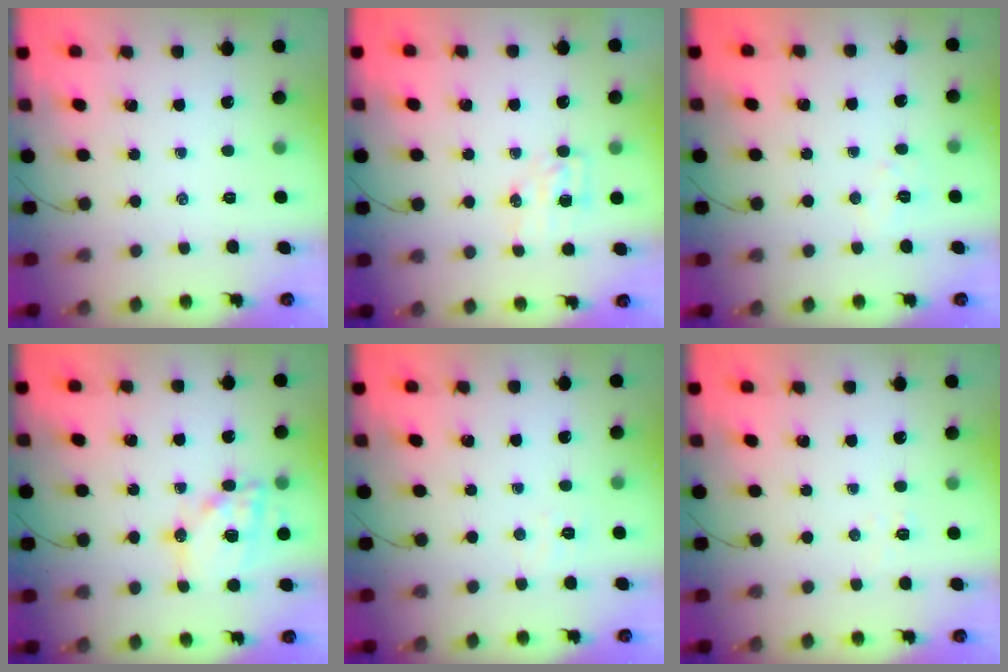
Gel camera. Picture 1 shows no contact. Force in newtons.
{"total": 4.7, "press": 4.7, "slide": 0.5}
{"total": 4.2, "press": 4.1, "slide": 0.8}
{"total": 15.5, "press": 15.1, "slide": 3.5}
{"total": 3.4, "press": 3.3, "slide": 1.0}
{"total": 2.9, "press": 2.8, "slide": 0.9}